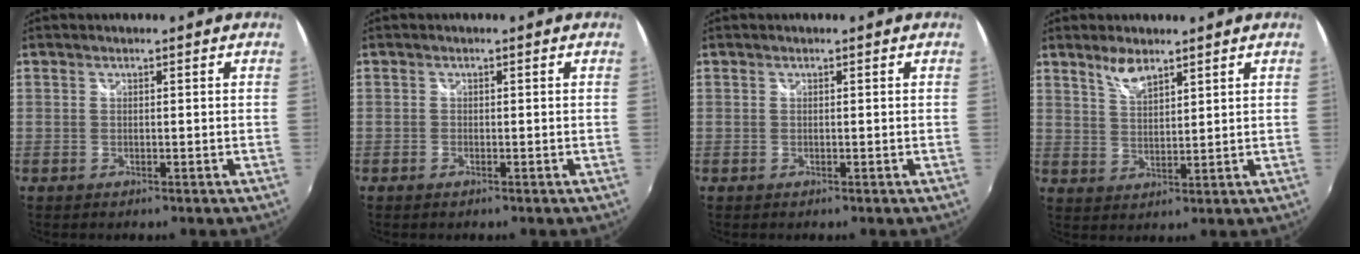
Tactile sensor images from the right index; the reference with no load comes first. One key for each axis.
{"total": 0.7, "fx": -0.5, "fy": 0.4, "fz": 0.1, "tx": -0.004, "ty": -0.003, "tz": -0.012}
{"total": 0.0}
{"total": 4.7, "fx": 3.6, "fy": 1.5, "fz": 2.6, "tx": -0.048, "ty": 0.001, "tz": 0.069}